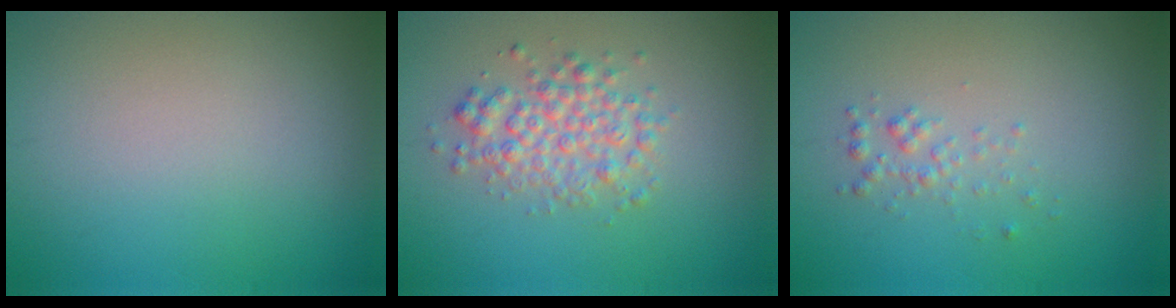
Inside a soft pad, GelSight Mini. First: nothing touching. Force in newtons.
{"total": 3.2, "press": 3.2, "slide": 0.1}
{"total": 1.1, "press": 1.1, "slide": 0.1}